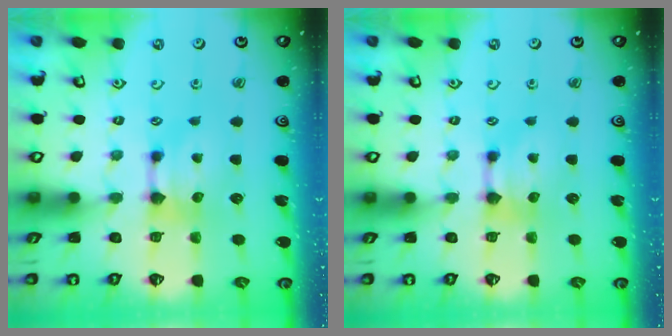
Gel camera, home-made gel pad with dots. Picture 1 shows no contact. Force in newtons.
{"total": 0.0}